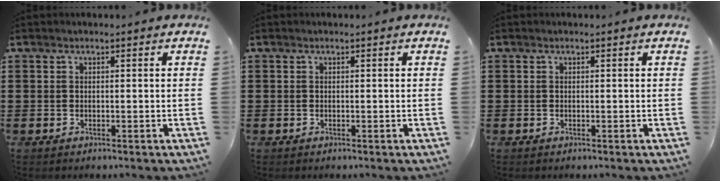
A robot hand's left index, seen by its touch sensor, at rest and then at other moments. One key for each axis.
{"total": 0.0}
{"total": 0.0}